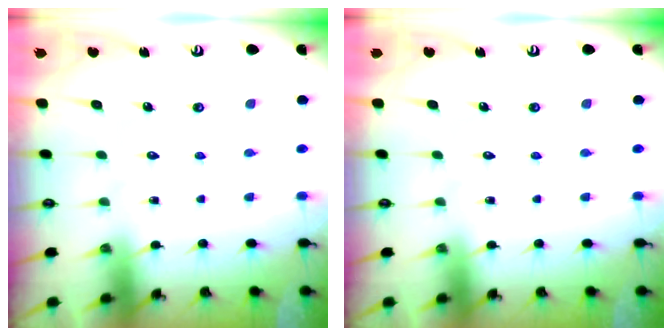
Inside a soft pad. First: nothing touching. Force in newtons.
{"total": 0.0}